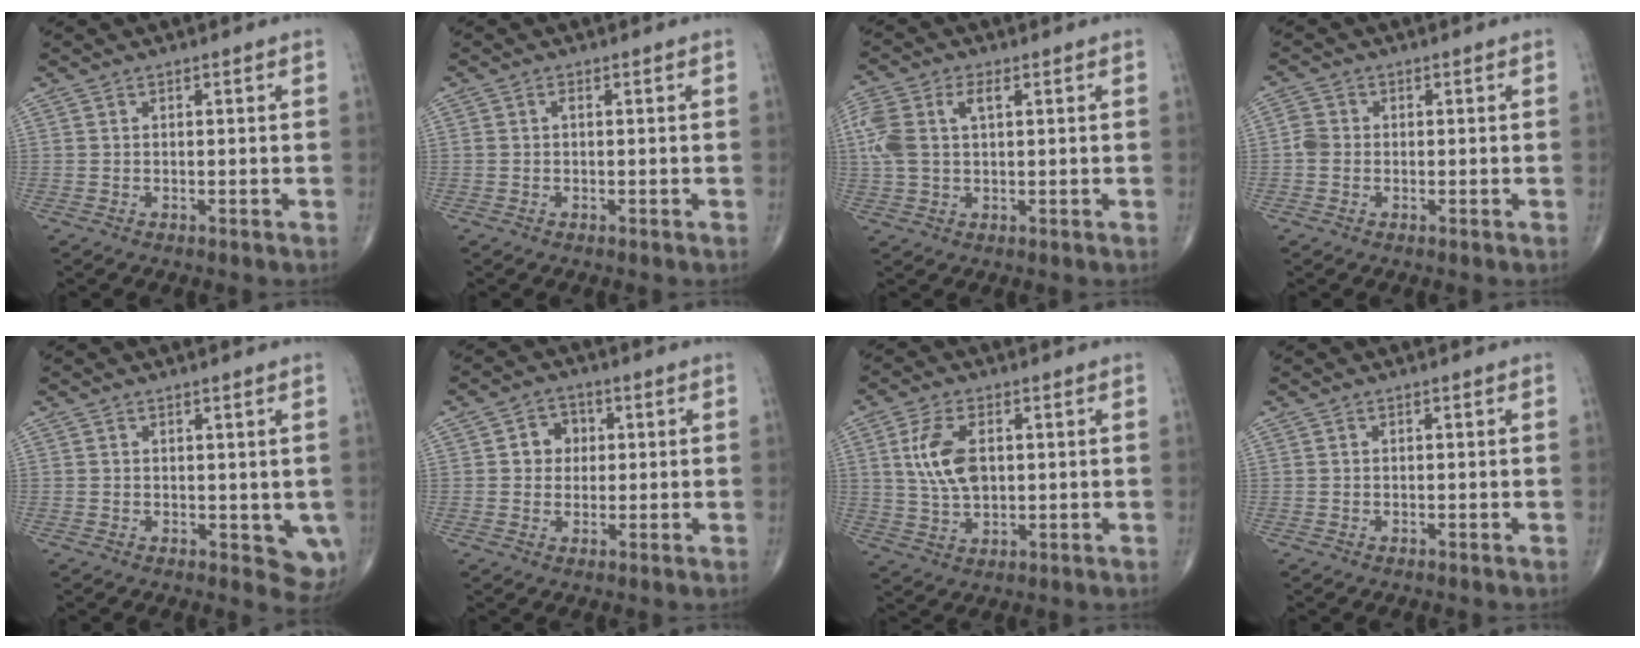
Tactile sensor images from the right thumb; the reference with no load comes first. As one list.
[{"total": 0.6, "force": [0.0, 0.3, 0.5], "torque": [-0.011, 0.001, -0.002]}, {"total": 9.7, "force": [2.3, 5.5, 7.7], "torque": [-0.196, 0.023, 0.049]}, {"total": 2.4, "force": [-0.4, 2.1, 1.2], "torque": [-0.018, 0.006, -0.015]}, {"total": 4.5, "force": [0.2, 2.4, 3.8], "torque": [-0.025, -0.008, 0.007]}, {"total": 4.8, "force": [0.8, 4.2, 2.2], "torque": [-0.003, 0.007, 0.005]}, {"total": 9.0, "force": [1.7, 5.0, 7.3], "torque": [-0.143, -0.003, 0.036]}, {"total": 0.0}]